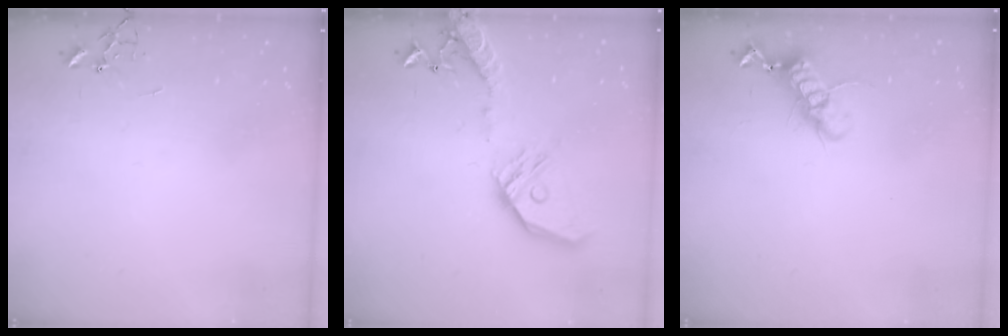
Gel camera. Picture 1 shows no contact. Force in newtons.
{"total": 18.2, "press": 17.9, "slide": 3.1}
{"total": 11.8, "press": 11.8, "slide": 1.2}